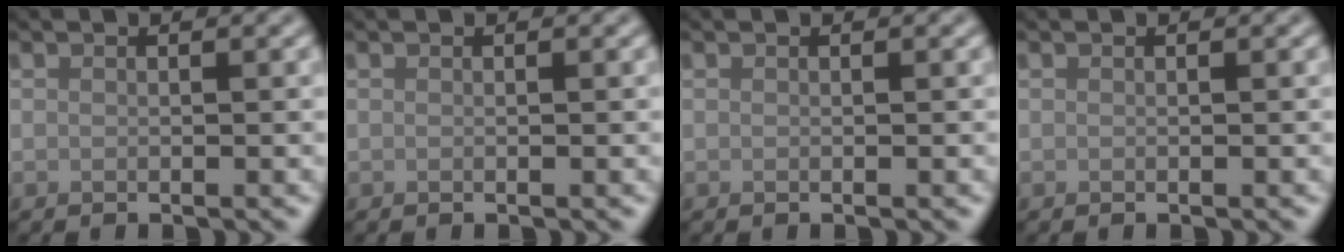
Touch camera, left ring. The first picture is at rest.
{"total": 0.0}
{"total": 0.0}
{"total": 0.0}